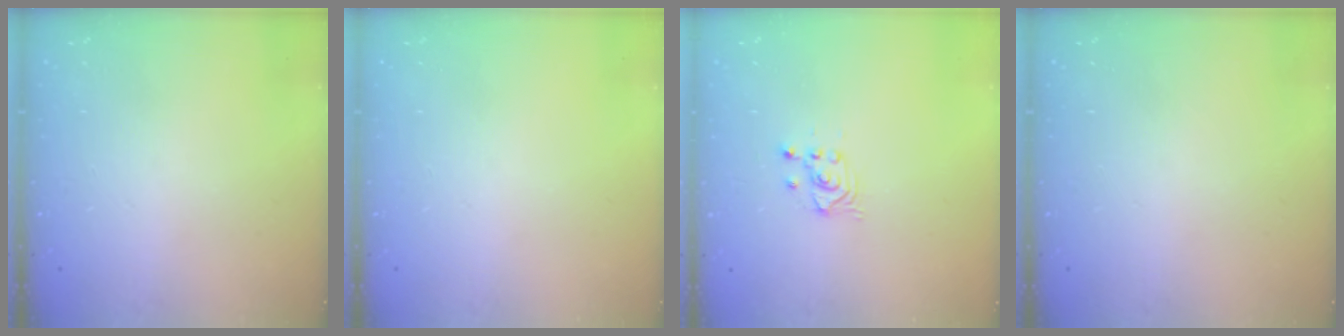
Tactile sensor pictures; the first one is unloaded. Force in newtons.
{"total": 0.0}
{"total": 2.6, "press": 2.6, "slide": 0.1}
{"total": 0.0}